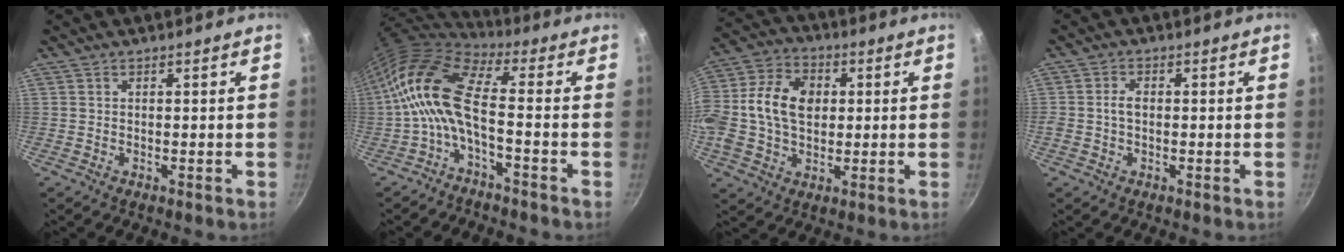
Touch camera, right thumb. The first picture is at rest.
{"total": 12.1, "force": [-2.2, 4.7, 11.0], "torque": [-0.232, 0.032, -0.055]}
{"total": 15.6, "force": [1.4, 11.3, 10.7], "torque": [-0.188, 0.019, 0.007]}
{"total": 2.5, "force": [-0.1, 1.7, 1.8], "torque": [-0.031, 0.009, -0.004]}